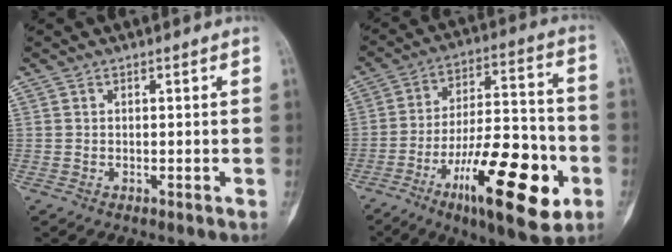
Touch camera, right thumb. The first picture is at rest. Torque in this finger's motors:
{"motor_torque": [0.59, 0.81, 1.67, -1.10, 0.05]}